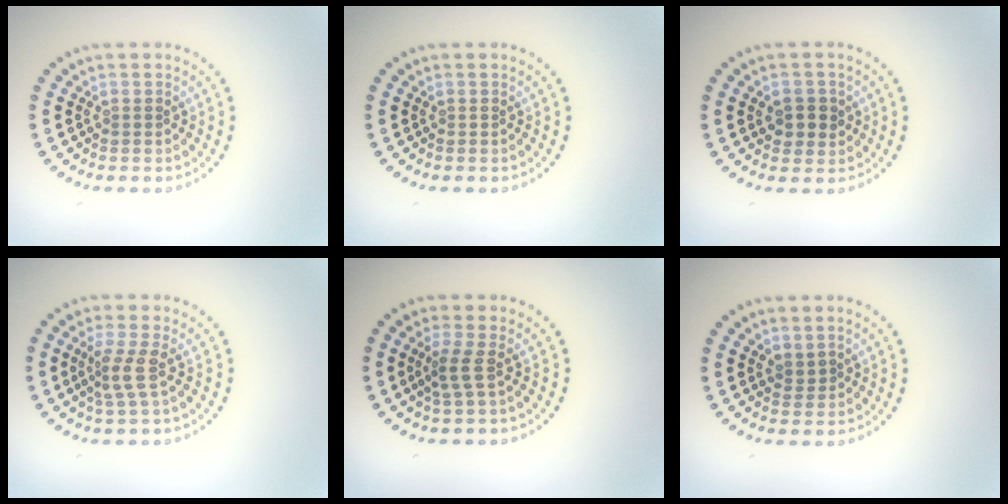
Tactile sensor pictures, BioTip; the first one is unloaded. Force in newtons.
{"total": 0.0}
{"total": 2.3, "press": 2.2, "slide": 0.6}
{"total": 2.3, "press": 1.6, "slide": 1.6}
{"total": 1.9, "press": 1.2, "slide": 1.4}
{"total": 0.6, "press": 0.4, "slide": 0.5}